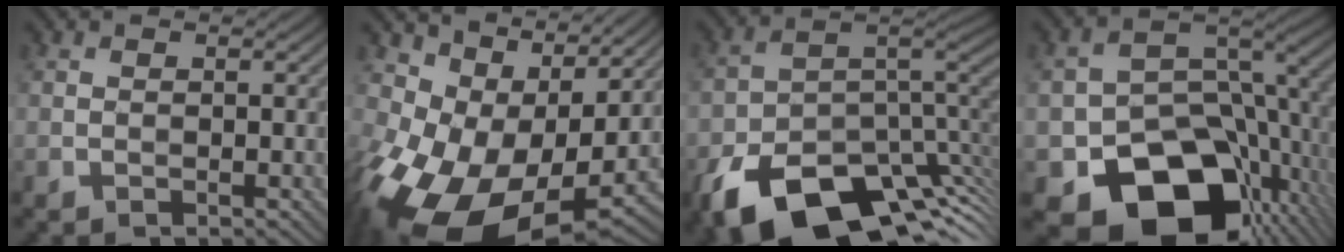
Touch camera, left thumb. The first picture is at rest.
{"total": 13.5, "force": [1.5, 8.9, 10.0], "torque": [-0.195, -0.025, 0.049]}
{"total": 15.5, "force": [-8.0, 9.1, 9.6], "torque": [-0.178, -0.032, -0.120]}
{"total": 16.0, "force": [-7.2, 10.8, 9.3], "torque": [-0.130, -0.037, -0.109]}